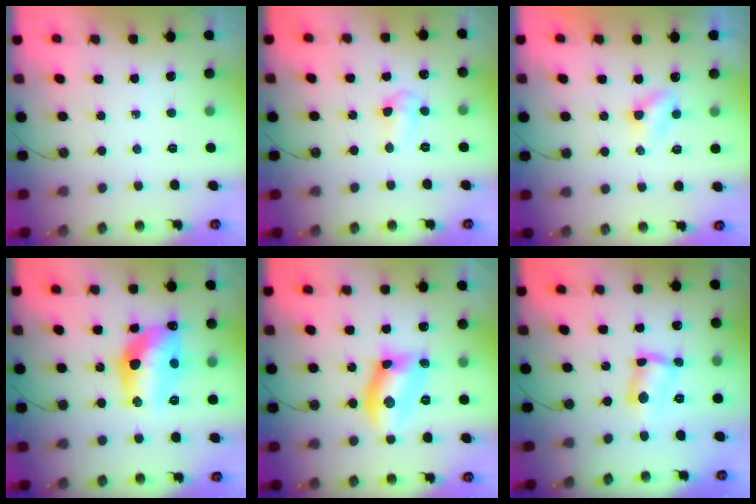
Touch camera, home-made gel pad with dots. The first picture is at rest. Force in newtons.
{"total": 4.7, "press": 4.6, "slide": 0.9}
{"total": 4.0, "press": 4.0, "slide": 0.5}
{"total": 16.4, "press": 15.7, "slide": 4.6}
{"total": 10.3, "press": 10.3, "slide": 0.6}
{"total": 5.6, "press": 5.6, "slide": 0.3}